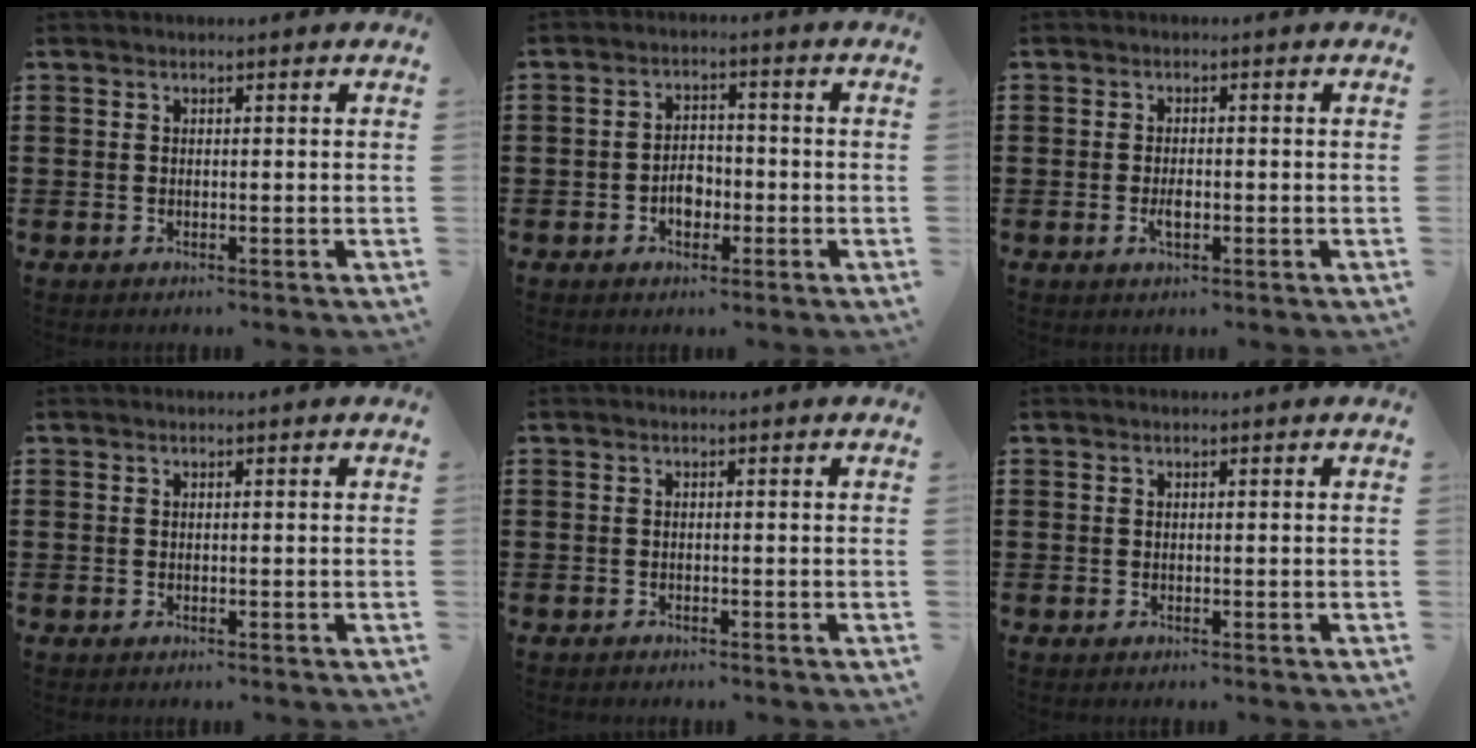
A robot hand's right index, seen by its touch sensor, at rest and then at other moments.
{"total": 3.8, "force": [-1.3, 2.6, 2.4], "torque": [-0.030, -0.001, -0.029]}
{"total": 2.2, "force": [-0.6, 0.9, 2.0], "torque": [-0.037, 0.000, -0.011]}
{"total": 0.0}
{"total": 0.6, "force": [-0.6, 0.1, -0.1], "torque": [0.000, 0.001, -0.013]}
{"total": 0.0}